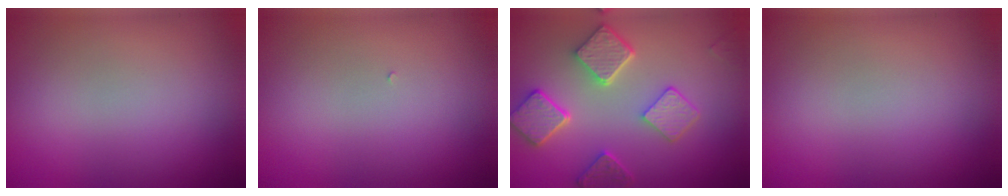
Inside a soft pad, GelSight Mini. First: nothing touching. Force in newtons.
{"total": 0.0}
{"total": 5.4, "press": 4.4, "slide": 3.2}
{"total": 0.0}